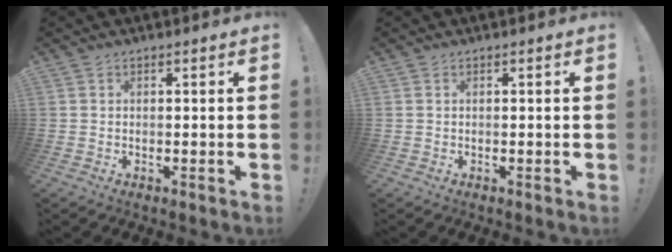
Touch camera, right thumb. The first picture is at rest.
{"total": 0.0}